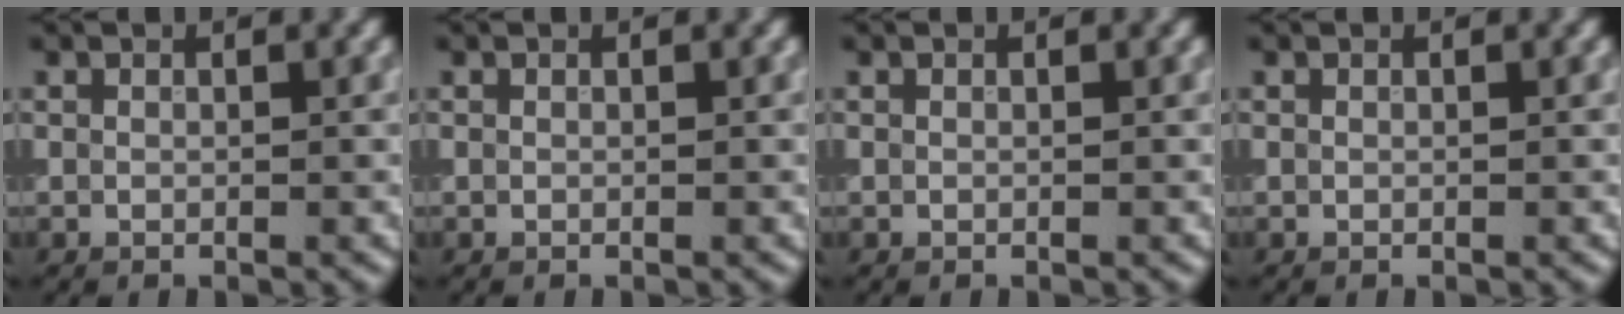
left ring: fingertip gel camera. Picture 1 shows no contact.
{"total": 0.0}
{"total": 0.0}
{"total": 0.0}